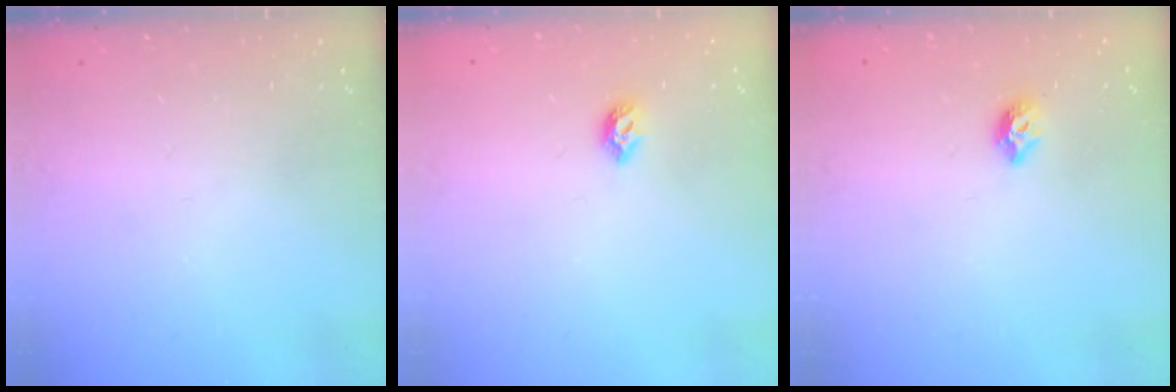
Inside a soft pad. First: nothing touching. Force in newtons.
{"total": 5.5, "press": 5.4, "slide": 1.2}
{"total": 5.8, "press": 5.7, "slide": 0.9}